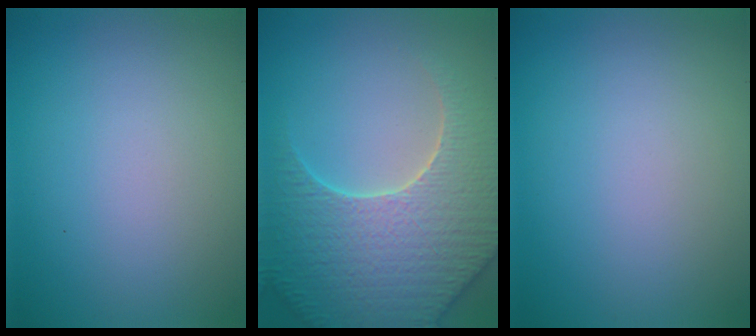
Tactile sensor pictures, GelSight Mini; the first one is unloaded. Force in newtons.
{"total": 7.7, "press": 7.4, "slide": 2.0}
{"total": 0.0}